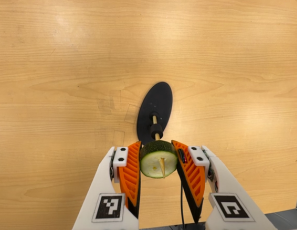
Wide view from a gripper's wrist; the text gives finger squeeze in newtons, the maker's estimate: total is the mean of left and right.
{"total": 10.8, "left": 10.6, "right": 11.1}